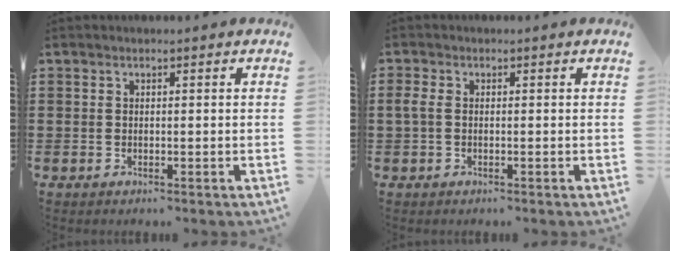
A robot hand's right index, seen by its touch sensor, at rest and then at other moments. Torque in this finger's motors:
{"motor_torque": [0.70, 0.34, 0.12, 0.03]}